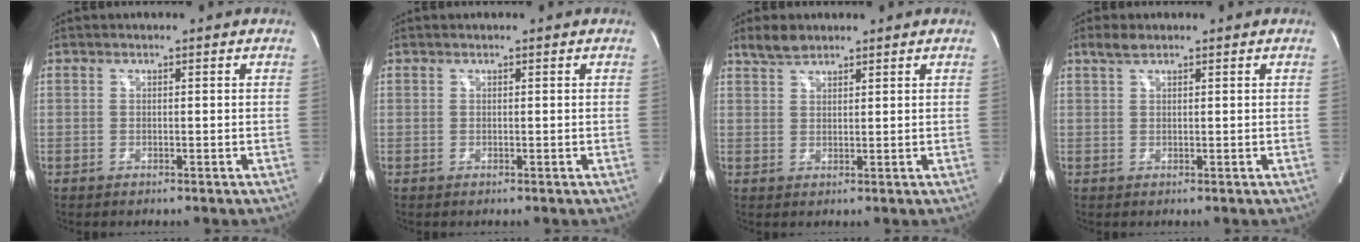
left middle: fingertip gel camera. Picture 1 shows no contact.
{"total": 0.0}
{"total": 3.3, "force": [2.8, 1.2, 1.2], "torque": [-0.030, 0.010, 0.056]}
{"total": 2.0, "force": [1.6, 0.6, 1.2], "torque": [-0.030, 0.011, 0.034]}